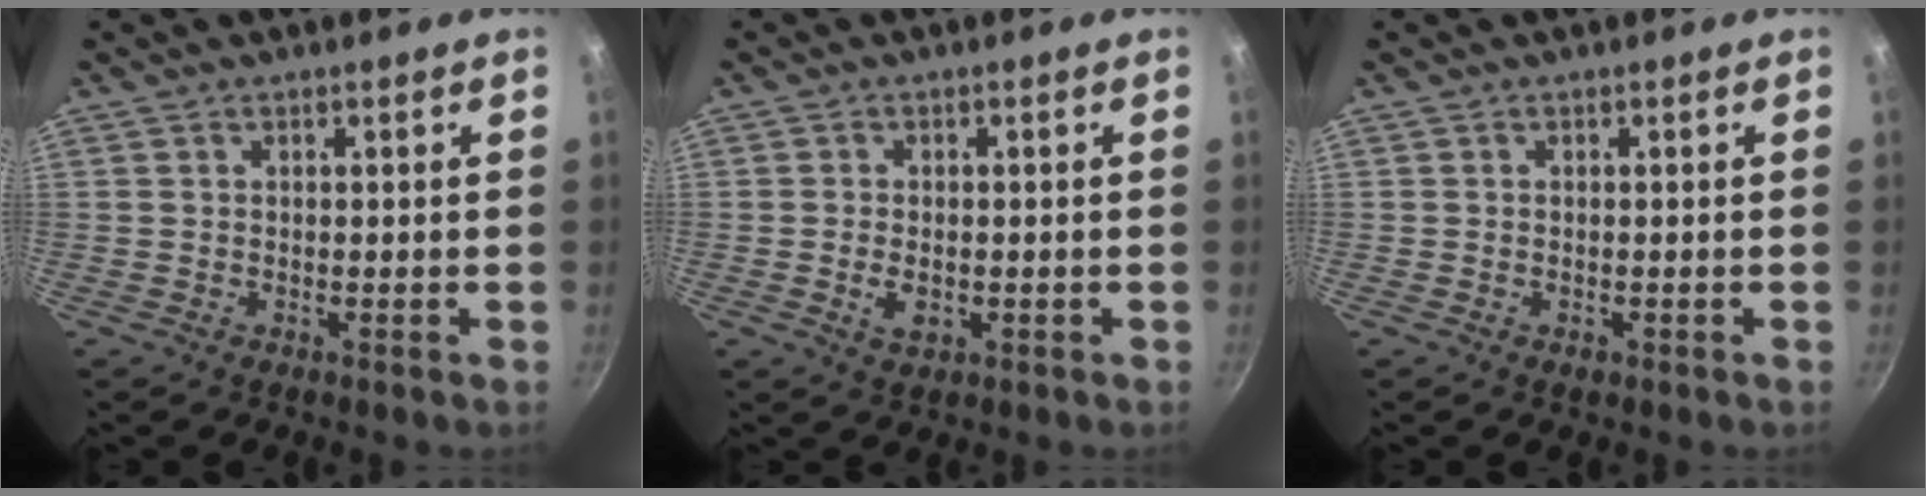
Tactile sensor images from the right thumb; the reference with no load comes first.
{"total": 3.6, "force": [-0.8, 2.2, 2.7], "torque": [-0.048, 0.001, -0.011]}
{"total": 0.9, "force": [-0.5, 0.5, 0.6], "torque": [-0.009, 0.002, -0.005]}